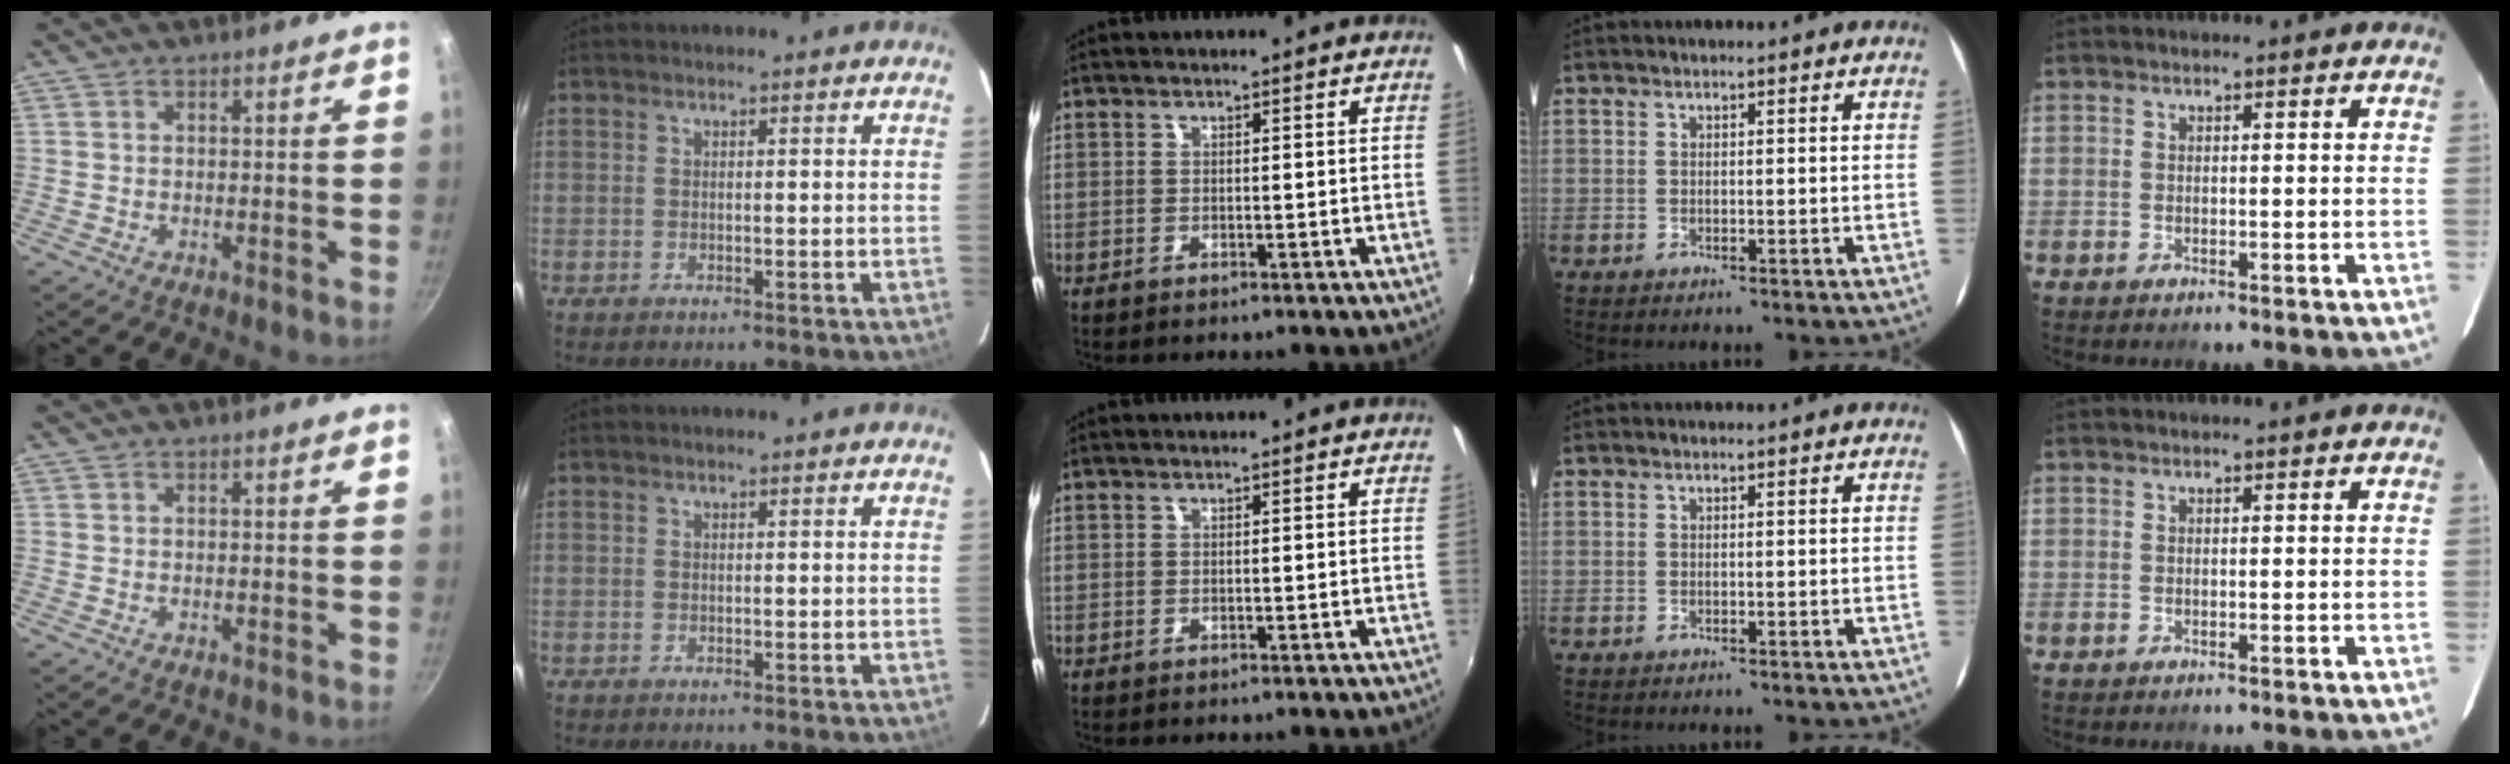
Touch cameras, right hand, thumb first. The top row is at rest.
{}